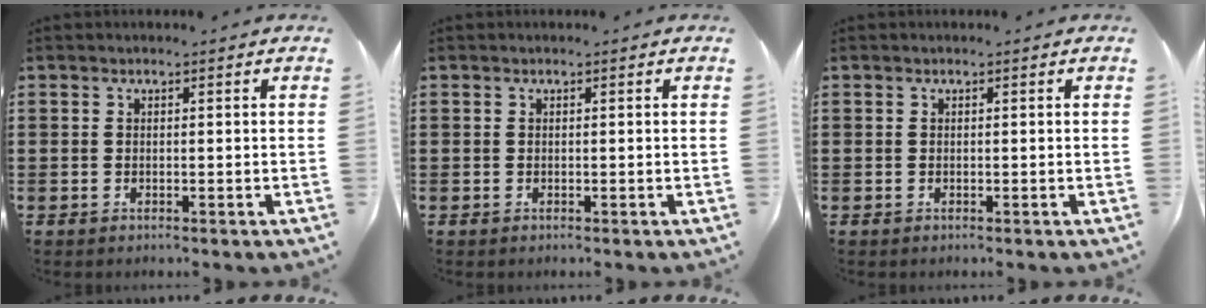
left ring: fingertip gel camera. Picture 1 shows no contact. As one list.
[{"total": 0.0}, {"total": 0.0}]